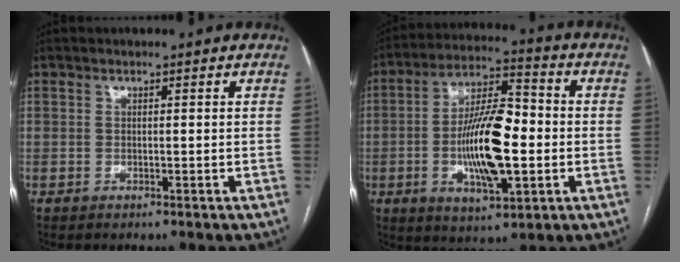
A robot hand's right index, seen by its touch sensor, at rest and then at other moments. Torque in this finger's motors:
{"motor_torque": [2.13, -0.01, 0.49, 0.21]}